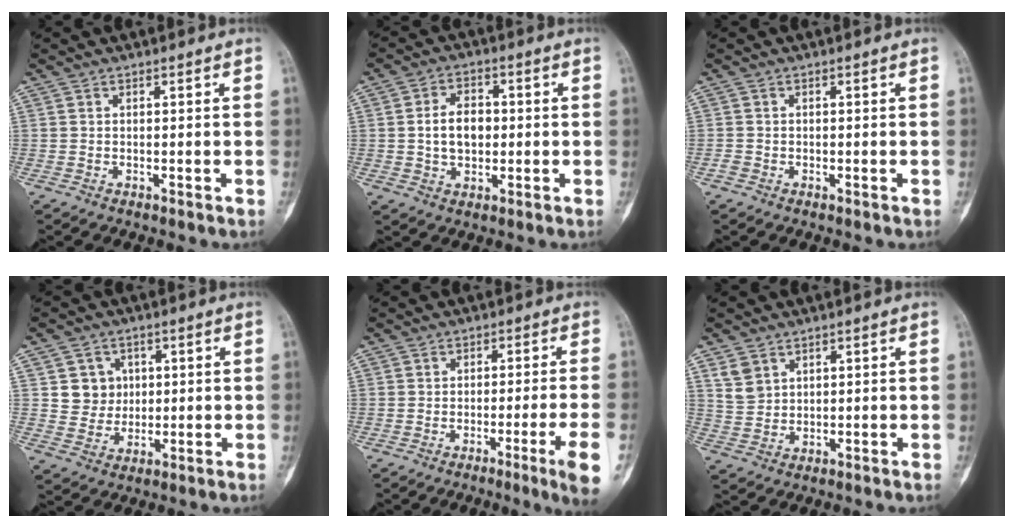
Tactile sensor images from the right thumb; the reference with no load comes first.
{"total": 7.0, "force": [0.1, 4.8, 5.0], "torque": [-0.073, 0.012, 0.002]}
{"total": 0.8, "force": [-0.4, 0.7, 0.2], "torque": [-0.001, 0.002, -0.011]}
{"total": 6.2, "force": [1.5, 5.8, 1.5], "torque": [0.011, -0.001, 0.026]}
{"total": 7.6, "force": [-3.2, -0.8, 6.8], "torque": [-0.102, -0.003, -0.049]}
{"total": 4.0, "force": [2.3, 2.9, 1.5], "torque": [-0.020, -0.012, 0.057]}